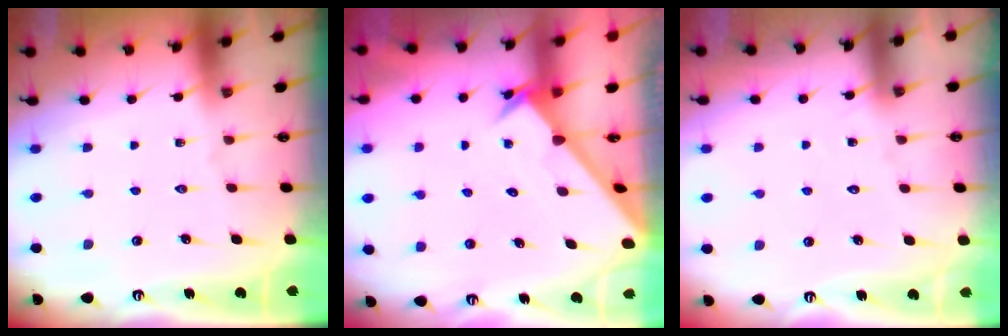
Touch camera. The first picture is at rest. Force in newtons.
{"total": 2.4, "press": 2.4, "slide": 0.2}
{"total": 5.8, "press": 5.8, "slide": 0.5}